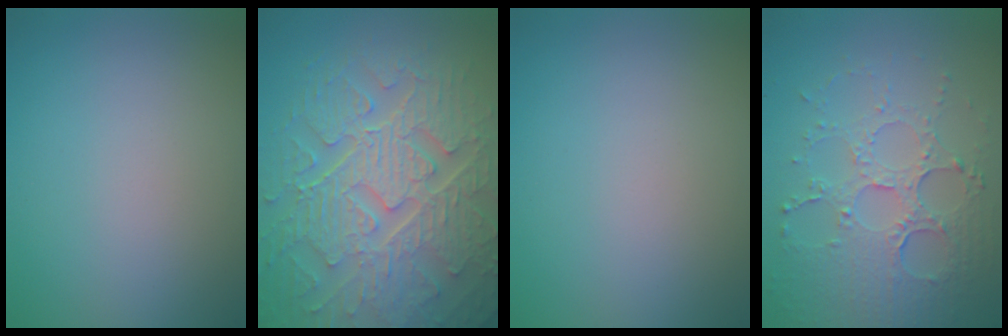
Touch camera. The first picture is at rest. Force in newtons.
{"total": 10.5, "press": 7.0, "slide": 7.8}
{"total": 0.0}
{"total": 5.4, "press": 3.8, "slide": 3.8}